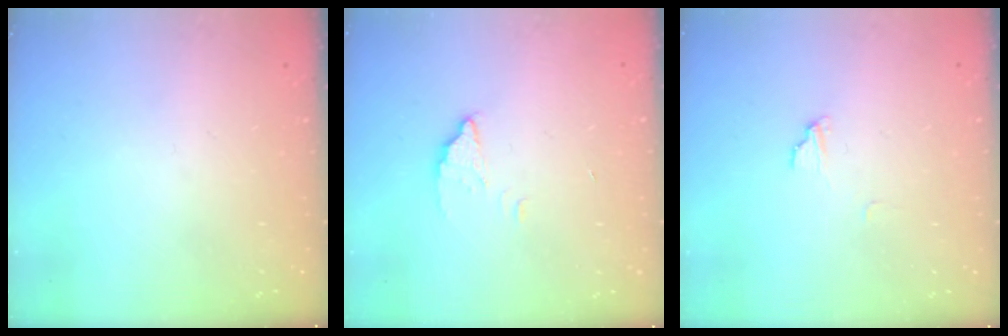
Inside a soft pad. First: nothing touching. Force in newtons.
{"total": 2.6, "press": 2.6, "slide": 0.2}
{"total": 3.1, "press": 3.1, "slide": 0.3}